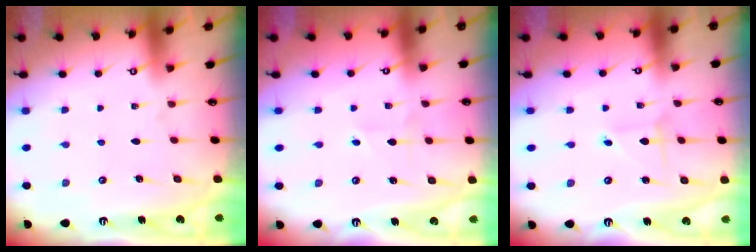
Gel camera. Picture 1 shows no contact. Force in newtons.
{"total": 1.3, "press": 1.3, "slide": 0.2}
{"total": 1.1, "press": 1.1, "slide": 0.0}